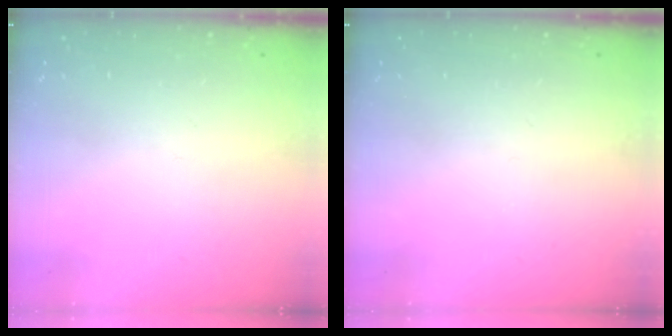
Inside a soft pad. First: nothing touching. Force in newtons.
{"total": 0.0}